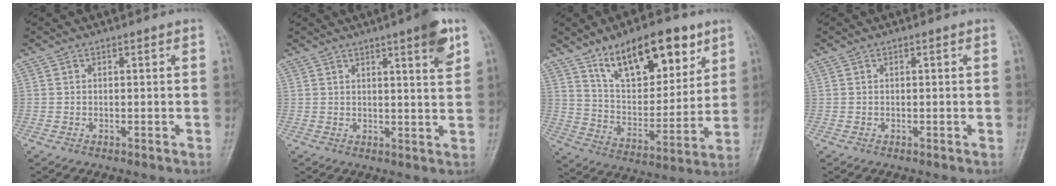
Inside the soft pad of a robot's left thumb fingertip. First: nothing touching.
{"total": 6.6, "force": [3.7, 0.8, 5.4], "torque": [-0.069, -0.019, 0.047]}
{"total": 19.1, "force": [11.3, 8.5, 12.8], "torque": [-0.150, -0.052, 0.198]}
{"total": 0.0}